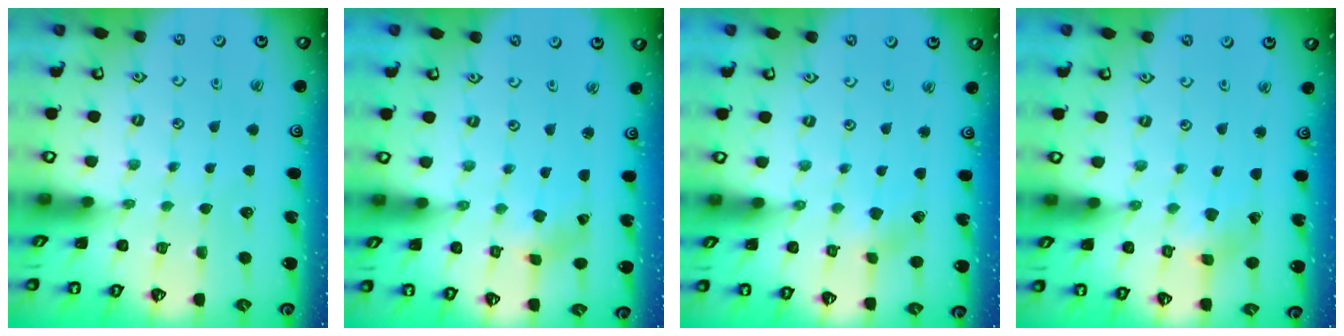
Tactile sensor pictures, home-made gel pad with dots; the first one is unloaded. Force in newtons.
{"total": 1.5, "press": 1.5, "slide": 0.2}
{"total": 2.4, "press": 2.4, "slide": 0.6}
{"total": 1.6, "press": 1.6, "slide": 0.0}